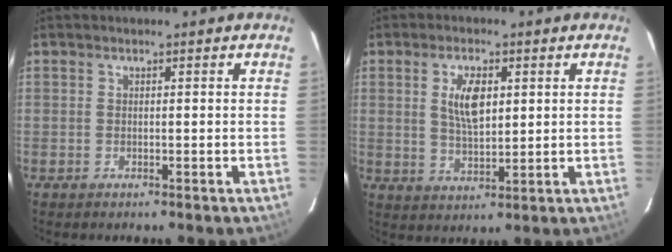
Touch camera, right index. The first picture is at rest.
{"total": 6.9, "force": [1.9, 3.2, 5.7], "torque": [-0.104, 0.003, 0.040]}